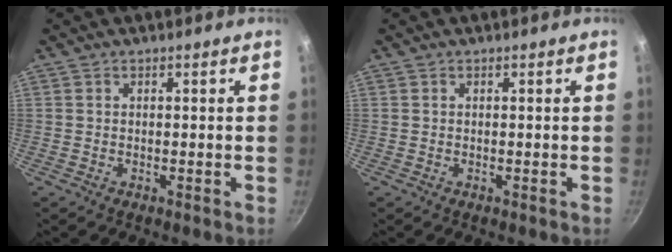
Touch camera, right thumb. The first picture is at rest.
{"total": 0.0}